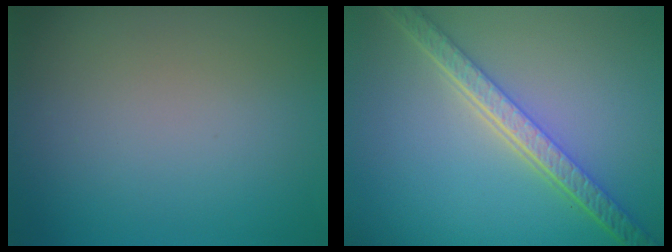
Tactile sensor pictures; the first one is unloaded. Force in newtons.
{"total": 5.8, "press": 4.4, "slide": 3.8}